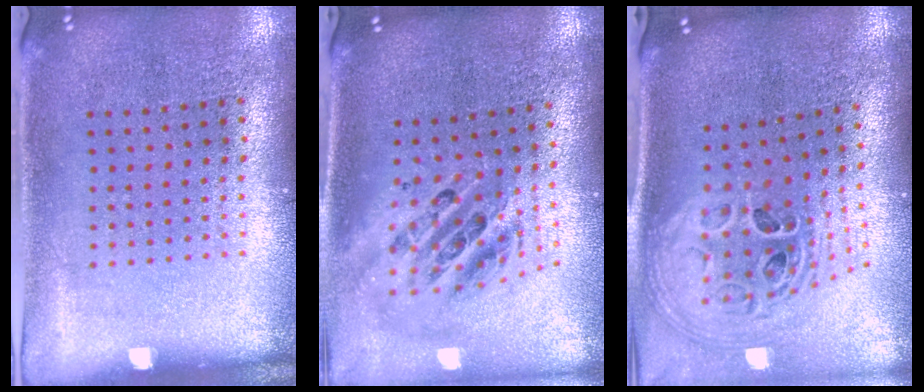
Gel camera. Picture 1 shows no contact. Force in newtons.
{"total": 2.4, "press": 1.8, "slide": 1.5}
{"total": 2.3, "press": 1.7, "slide": 1.6}